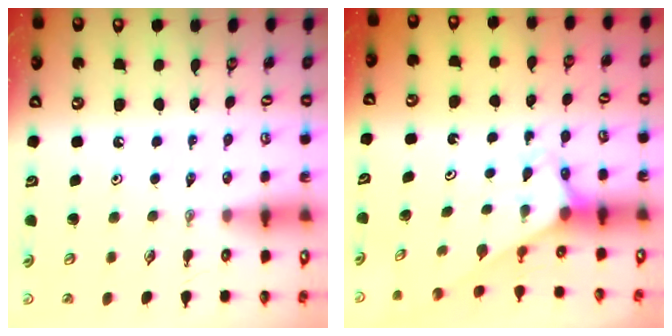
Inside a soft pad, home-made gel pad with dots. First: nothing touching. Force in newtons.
{"total": 2.6, "press": 2.6, "slide": 0.2}